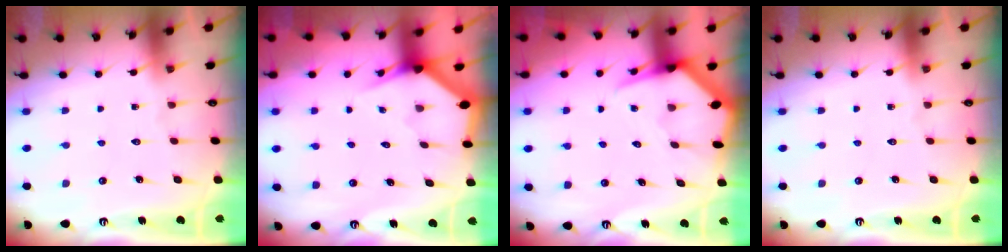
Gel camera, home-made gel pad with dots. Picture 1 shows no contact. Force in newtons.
{"total": 2.9, "press": 2.9, "slide": 0.1}
{"total": 5.1, "press": 5.1, "slide": 0.6}
{"total": 0.0}